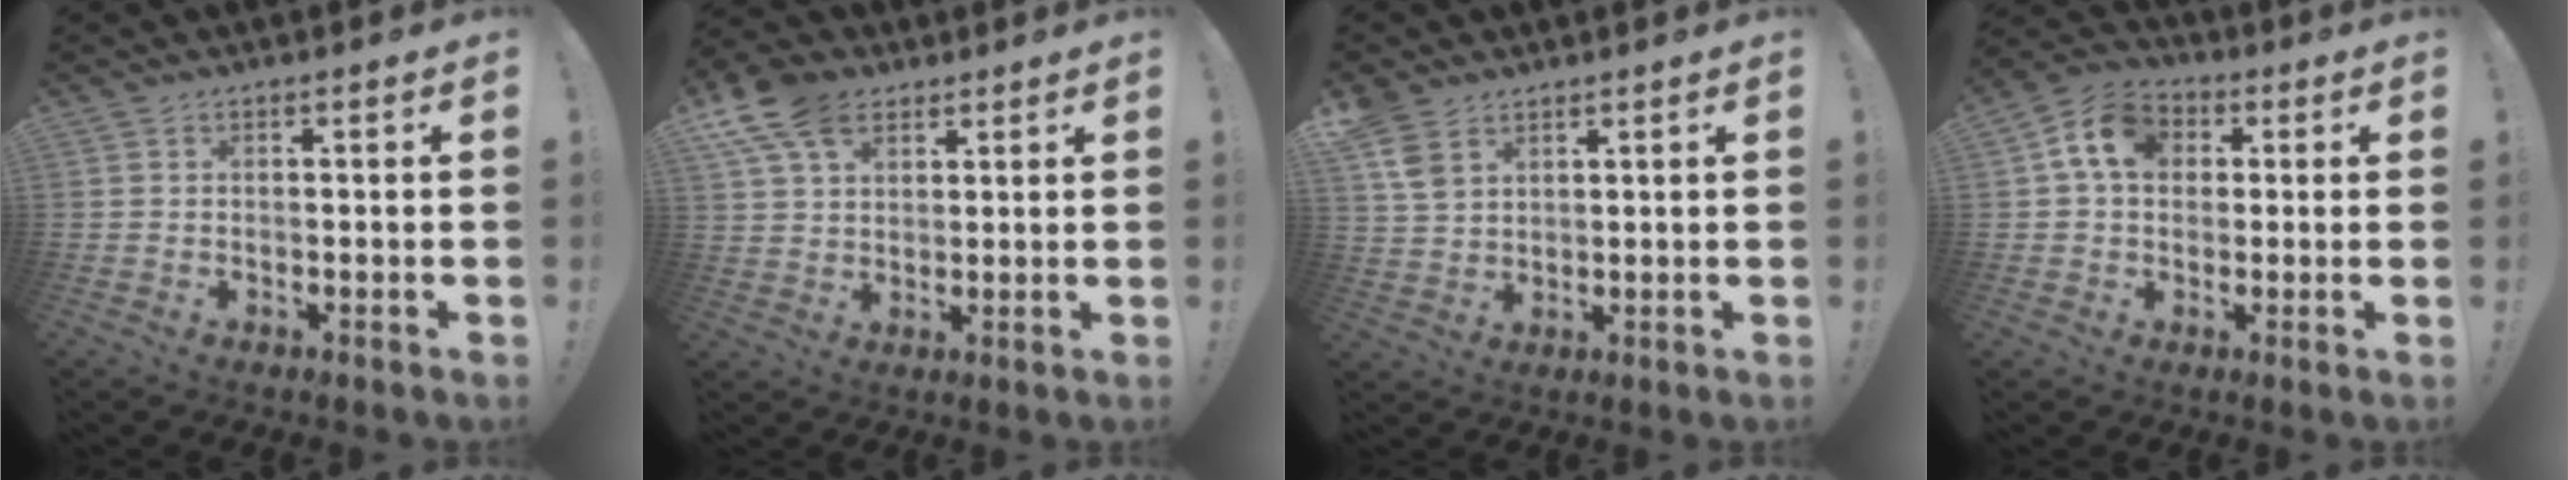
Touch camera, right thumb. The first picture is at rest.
{"total": 12.5, "force": [6.9, 8.0, 6.8], "torque": [-0.120, -0.025, 0.132]}
{"total": 7.8, "force": [4.6, 4.9, 3.9], "torque": [-0.072, -0.018, 0.090]}
{"total": 11.6, "force": [3.3, 8.8, 6.7], "torque": [-0.106, 0.007, 0.067]}